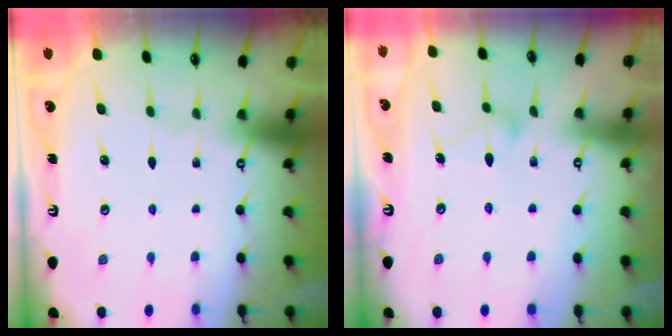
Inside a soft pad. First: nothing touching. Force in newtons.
{"total": 7.6, "press": 7.6, "slide": 0.4}